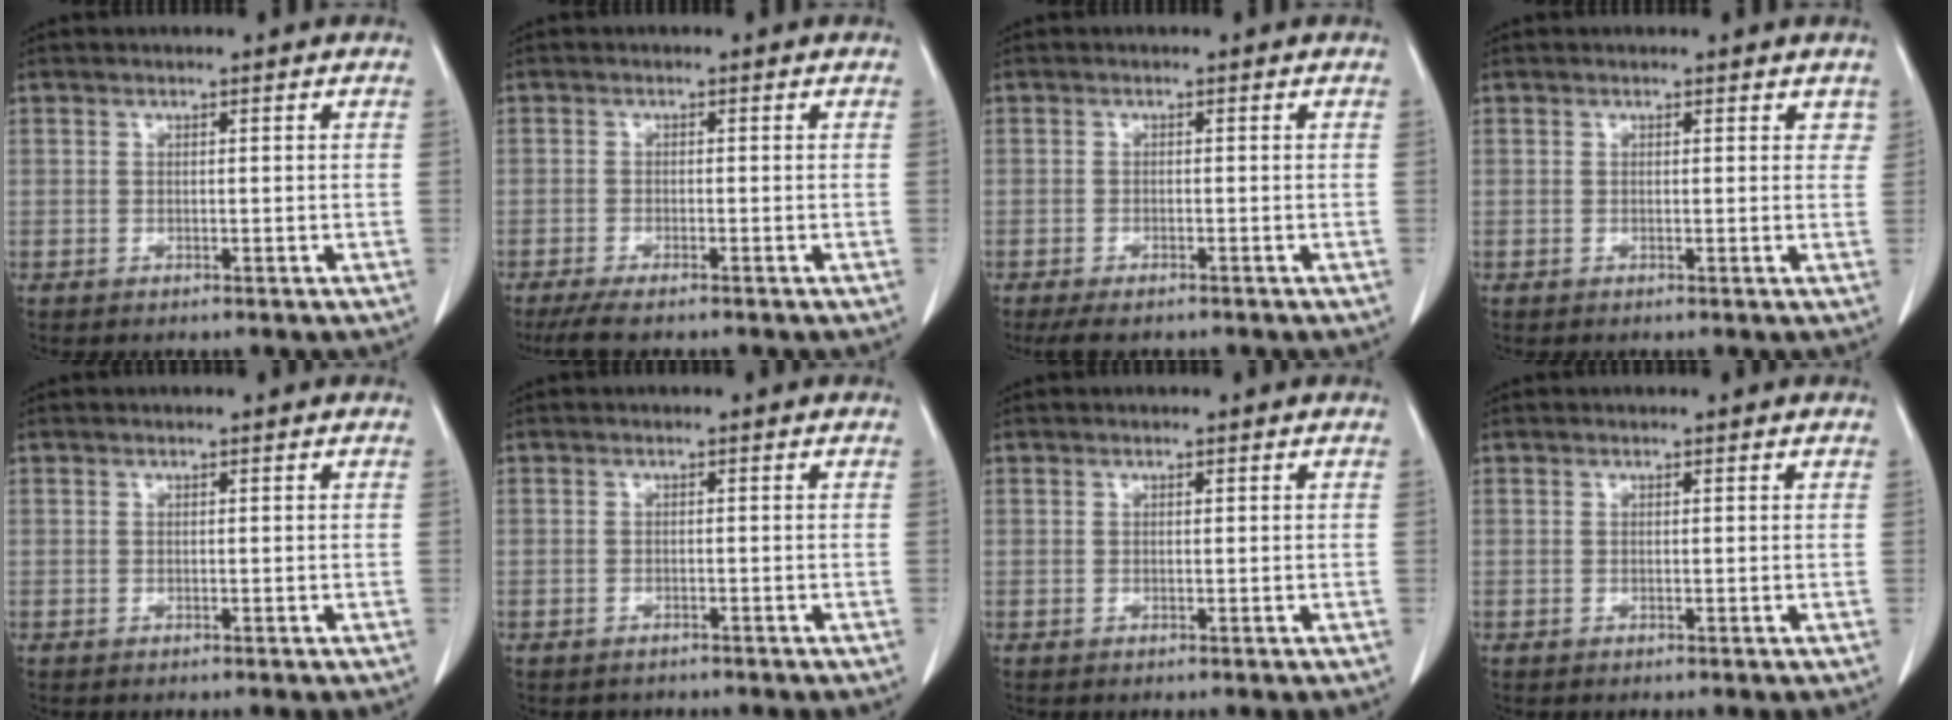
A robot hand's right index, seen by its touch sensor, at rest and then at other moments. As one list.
[{"total": 4.7, "force": [-3.7, 0.7, 2.8], "torque": [-0.047, -0.011, -0.060]}, {"total": 4.3, "force": [-3.4, 1.4, 2.2], "torque": [-0.035, -0.009, -0.051]}, {"total": 1.6, "force": [1.1, 1.0, 0.5], "torque": [0.008, 0.002, 0.005]}, {"total": 0.0}, {"total": 1.5, "force": [-1.3, 0.8, 0.0], "torque": [-0.004, 0.001, -0.020]}, {"total": 0.0}, {"total": 0.0}]